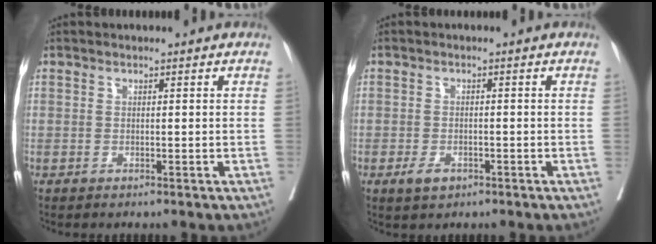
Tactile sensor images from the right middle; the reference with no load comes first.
{"total": 2.6, "force": [-1.4, 1.4, 1.6], "torque": [-0.032, -0.001, -0.018]}